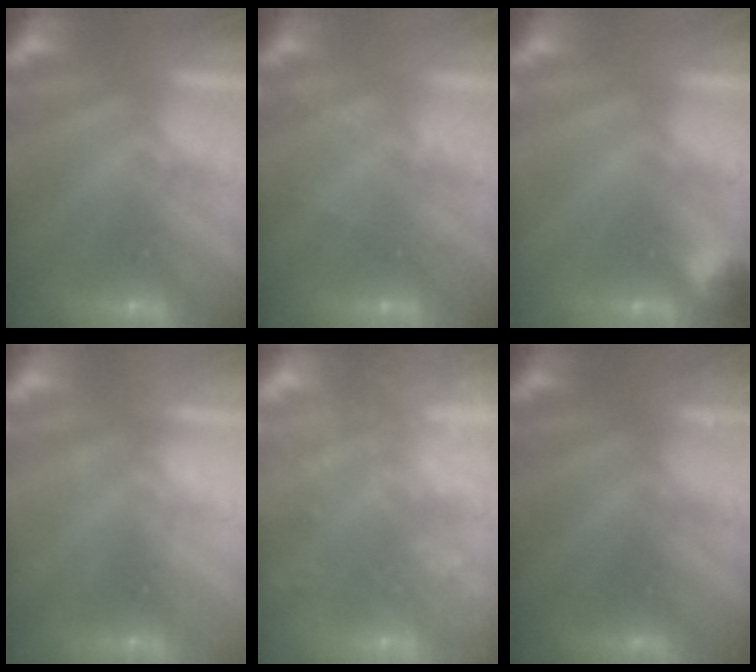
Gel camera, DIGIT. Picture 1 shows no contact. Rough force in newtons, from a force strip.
{"total": 2.2}
{"total": 2.8}
{"total": 1.9}
{"total": 8.3}
{"total": 2.2}